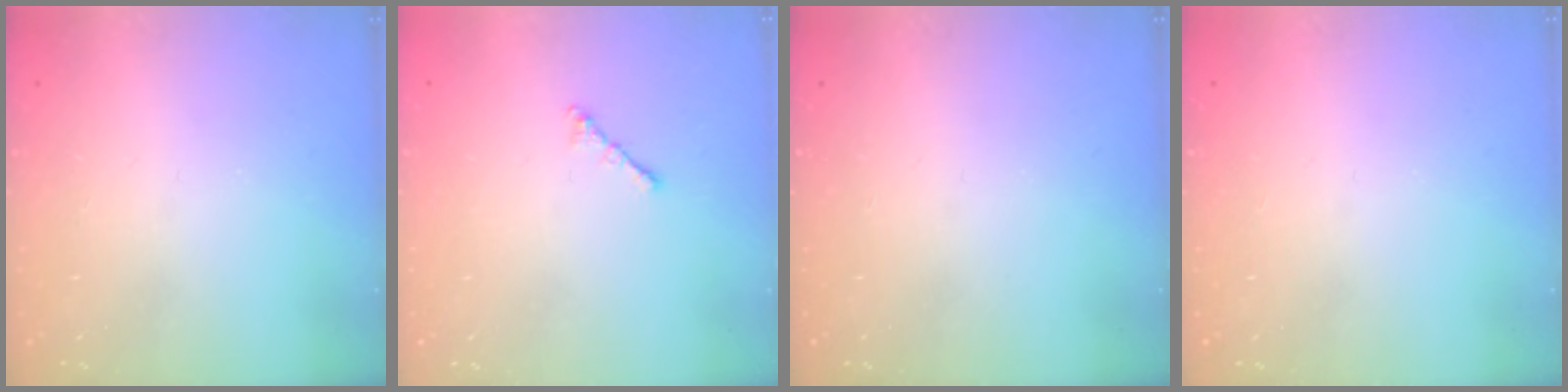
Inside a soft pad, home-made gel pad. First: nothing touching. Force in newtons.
{"total": 1.0, "press": 0.9, "slide": 0.4}
{"total": 0.0}
{"total": 0.0}